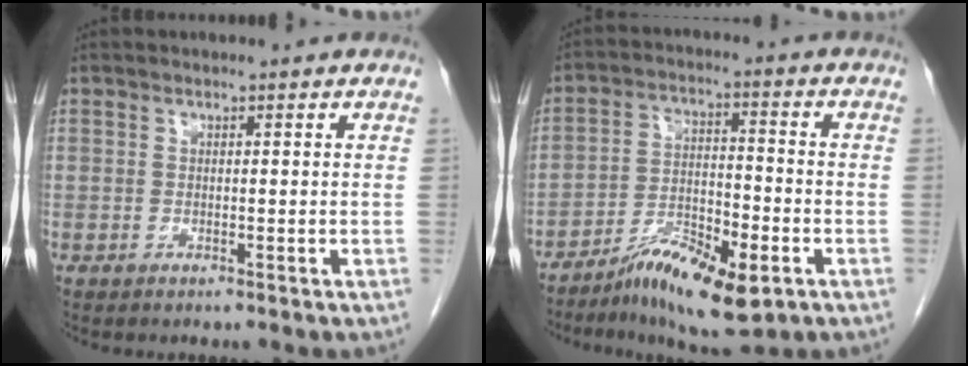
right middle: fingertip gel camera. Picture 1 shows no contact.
{"total": 11.7, "force": [-6.6, 3.0, 9.2], "torque": [-0.164, -0.008, -0.107]}